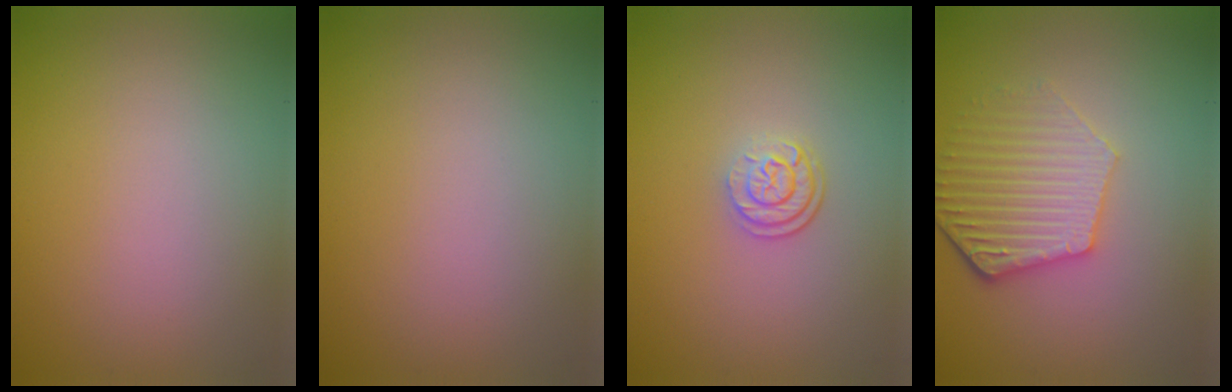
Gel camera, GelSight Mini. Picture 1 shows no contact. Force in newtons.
{"total": 0.0}
{"total": 2.5, "press": 1.9, "slide": 1.7}
{"total": 5.1, "press": 4.2, "slide": 2.9}